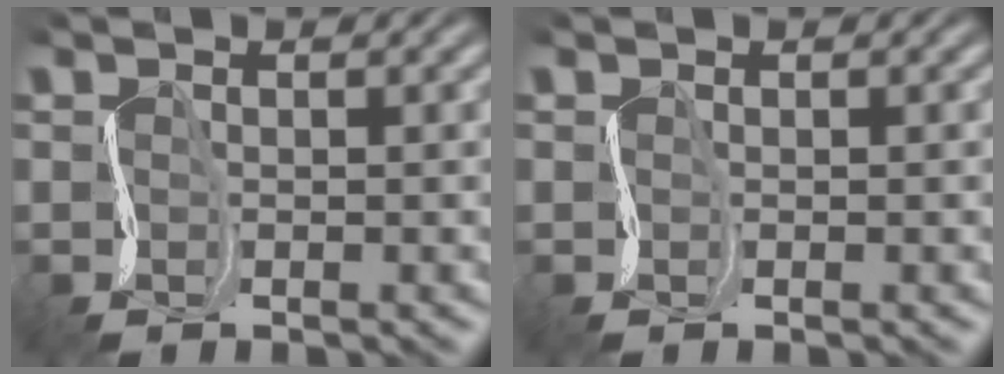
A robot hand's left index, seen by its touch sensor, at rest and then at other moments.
{"total": 0.0}